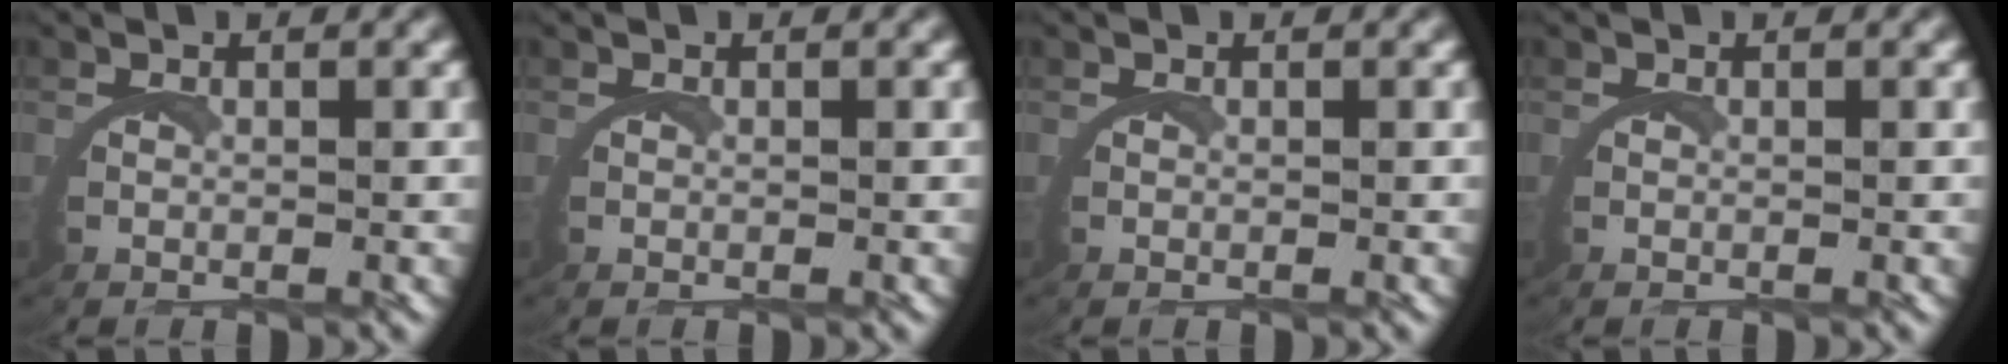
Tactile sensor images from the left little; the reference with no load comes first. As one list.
[{"total": 0.0}, {"total": 0.0}, {"total": 0.0}]